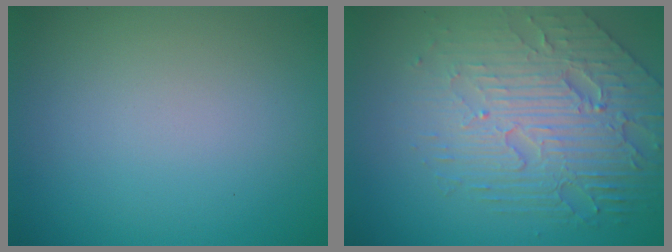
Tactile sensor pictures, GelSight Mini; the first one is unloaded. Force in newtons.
{"total": 7.2, "press": 5.2, "slide": 5.1}